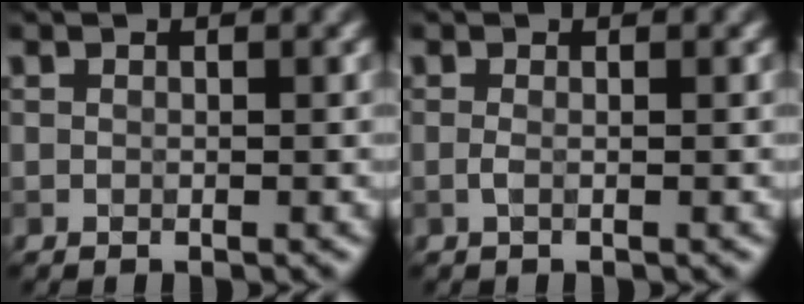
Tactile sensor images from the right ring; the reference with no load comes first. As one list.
[{"total": 0.8, "force": [-0.1, 0.2, 0.8], "torque": [-0.015, -0.002, -0.004]}]